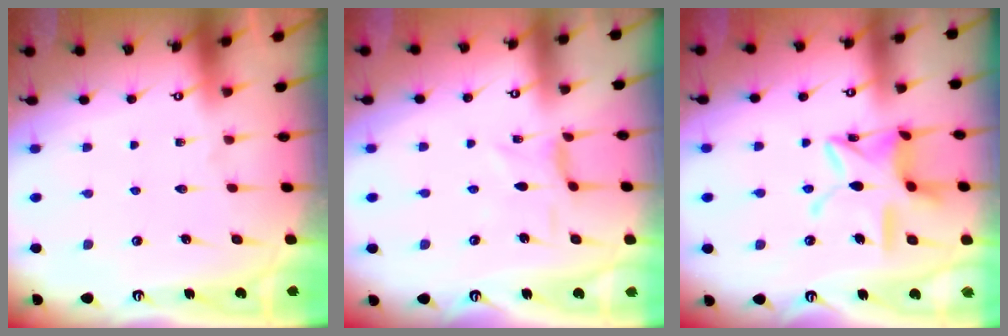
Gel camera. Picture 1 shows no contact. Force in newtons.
{"total": 0.8, "press": 0.7, "slide": 0.4}
{"total": 13.8, "press": 13.8, "slide": 1.0}